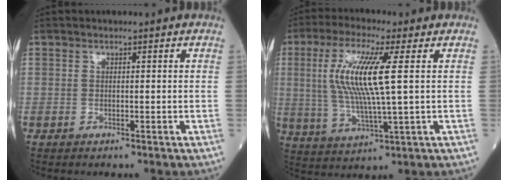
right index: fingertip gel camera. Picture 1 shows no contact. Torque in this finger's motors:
{"motor_torque": [1.48, 0.66, 0.68, 0.21]}